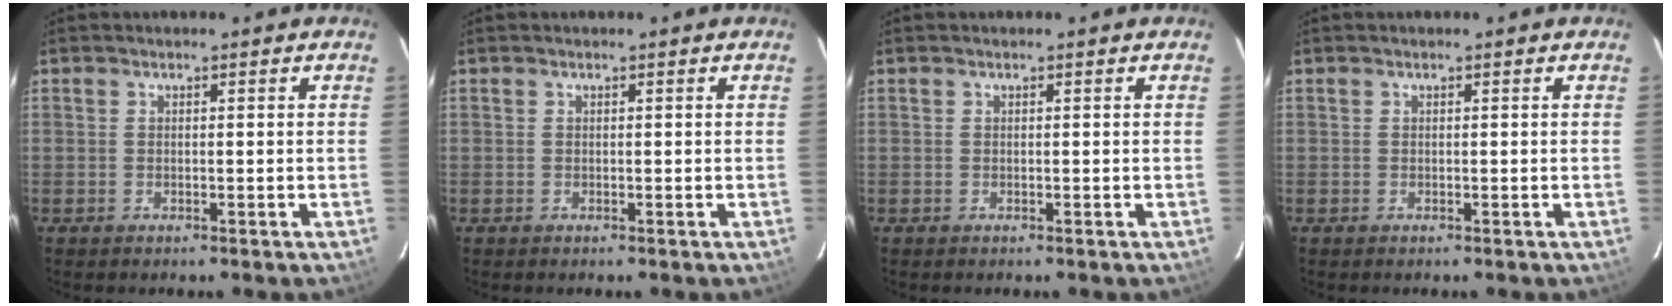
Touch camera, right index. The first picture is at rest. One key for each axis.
{"total": 0.0}
{"total": 0.0}
{"total": 0.0}